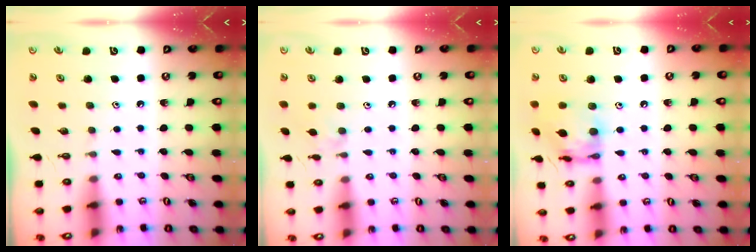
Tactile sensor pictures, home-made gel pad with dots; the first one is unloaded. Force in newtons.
{"total": 3.6, "press": 3.6, "slide": 0.5}
{"total": 13.4, "press": 13.4, "slide": 1.3}